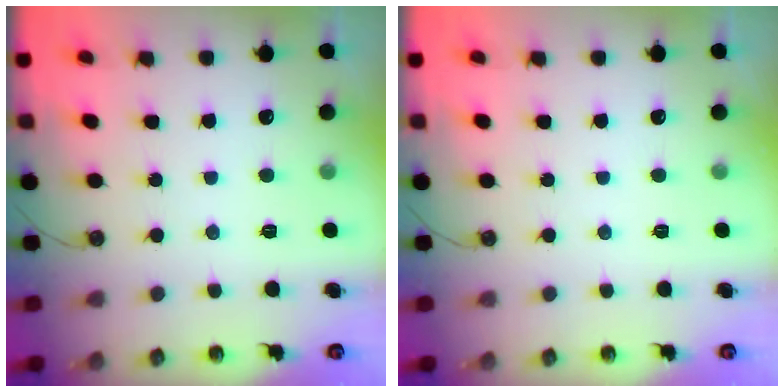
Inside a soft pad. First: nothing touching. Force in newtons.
{"total": 0.0}